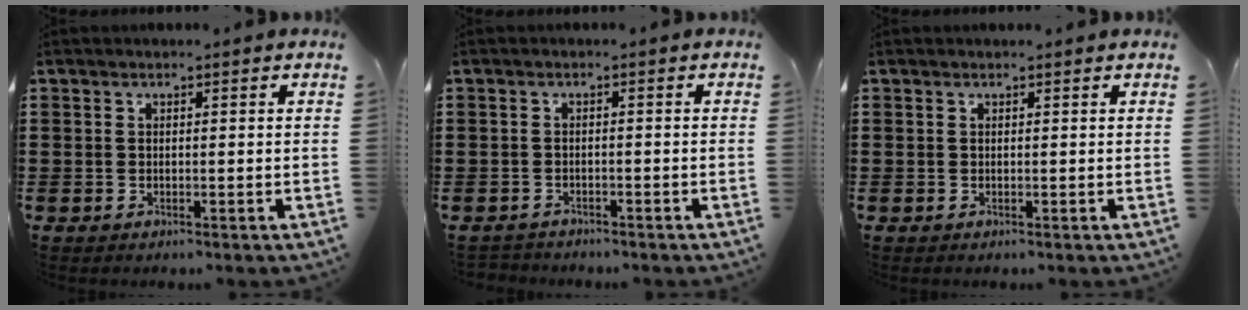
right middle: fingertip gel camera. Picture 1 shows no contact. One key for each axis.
{"total": 1.5, "fx": -1.5, "fy": 0.4, "fz": -0.2, "tx": -0.001, "ty": 0.002, "tz": -0.033}
{"total": 0.0}